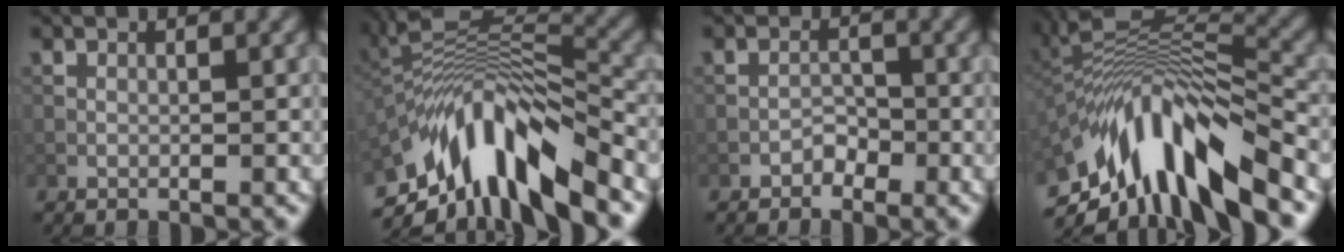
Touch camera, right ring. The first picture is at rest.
{"total": 11.5, "force": [-6.3, 3.9, 8.8], "torque": [-0.152, 0.020, -0.116]}
{"total": 1.3, "force": [-0.9, 0.9, 0.2], "torque": [0.003, 0.008, -0.015]}
{"total": 12.7, "force": [-6.1, 4.4, 10.3], "torque": [-0.186, 0.026, -0.103]}